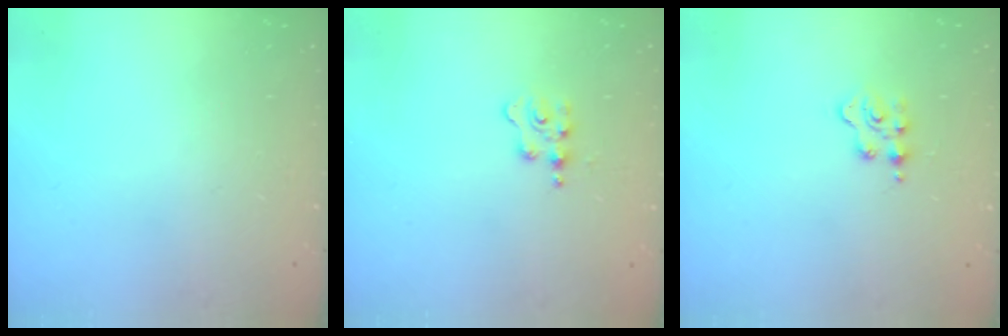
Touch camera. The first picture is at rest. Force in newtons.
{"total": 3.7, "press": 3.7, "slide": 0.5}
{"total": 2.5, "press": 2.4, "slide": 0.5}